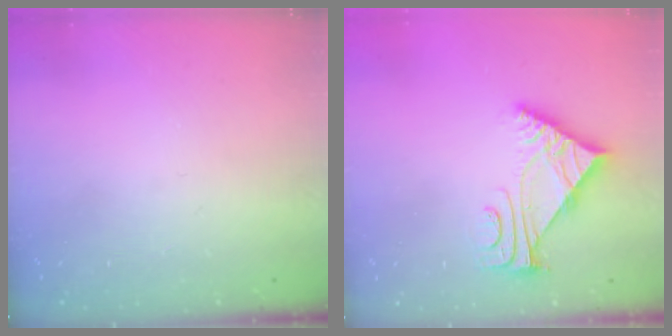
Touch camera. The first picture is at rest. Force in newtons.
{"total": 5.6, "press": 5.5, "slide": 0.8}